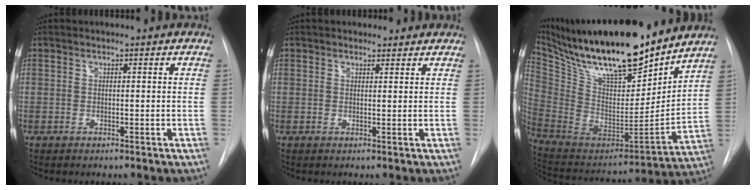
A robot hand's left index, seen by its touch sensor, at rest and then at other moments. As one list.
[{"total": 1.7, "force": [1.3, 1.0, 0.0], "torque": [0.002, 0.006, 0.014]}, {"total": 27.0, "force": [21.7, 6.1, 15.0], "torque": [-0.285, -0.015, 0.364]}]